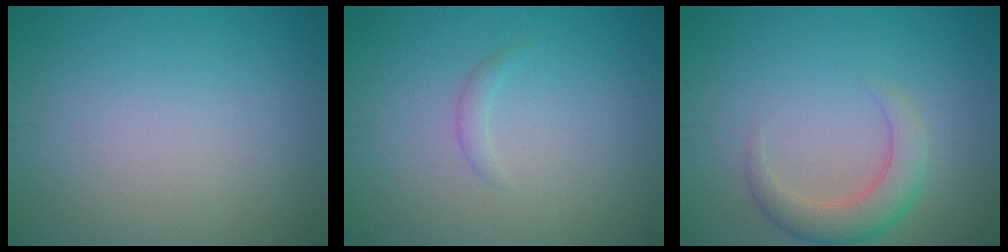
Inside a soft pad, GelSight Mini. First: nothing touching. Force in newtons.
{"total": 0.8, "press": 0.8, "slide": 0.1}
{"total": 3.5, "press": 3.5, "slide": 0.2}